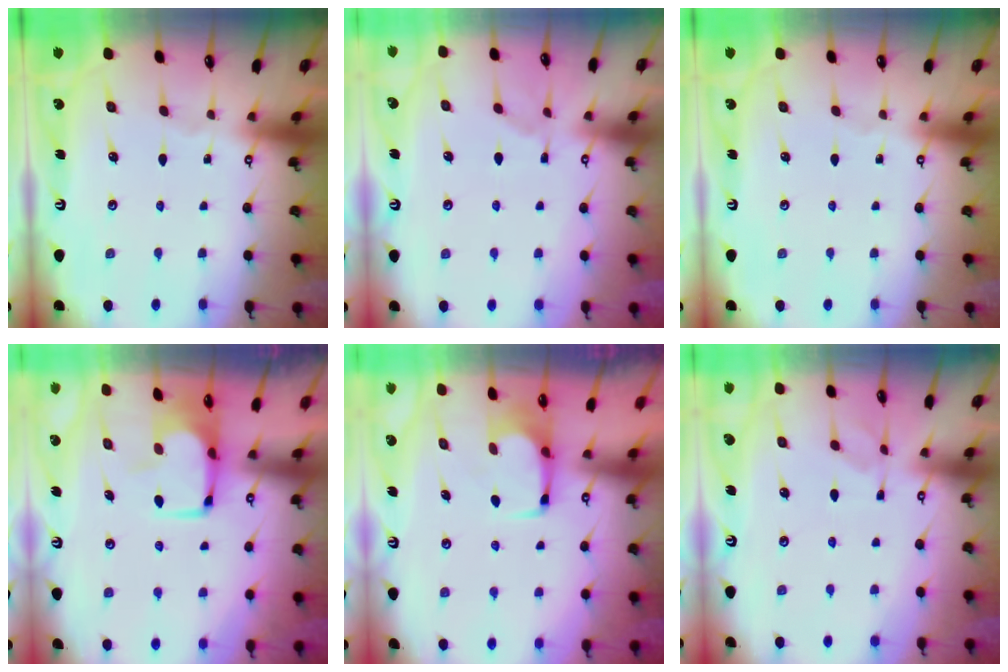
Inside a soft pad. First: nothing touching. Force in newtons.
{"total": 1.6, "press": 0.8, "slide": 1.4}
{"total": 0.0}
{"total": 2.0, "press": 2.0, "slide": 0.2}
{"total": 2.5, "press": 2.5, "slide": 0.4}
{"total": 2.0, "press": 1.6, "slide": 1.2}